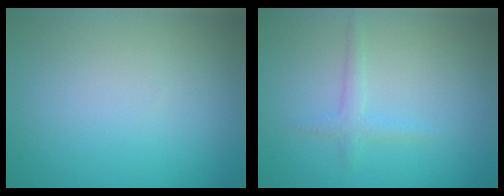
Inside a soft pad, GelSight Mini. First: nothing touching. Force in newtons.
{"total": 1.4, "press": 1.4, "slide": 0.1}